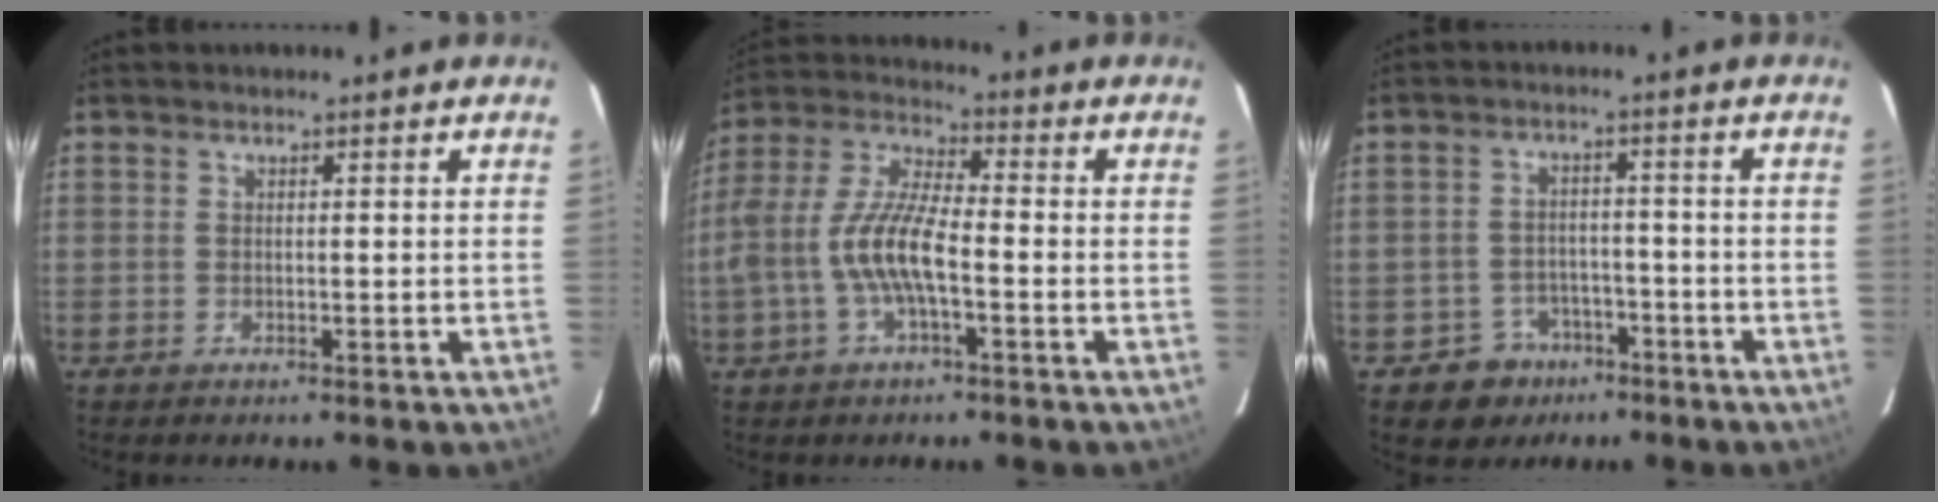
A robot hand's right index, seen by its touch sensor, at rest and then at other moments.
{"total": 11.7, "force": [-3.1, 3.6, 10.7], "torque": [-0.231, 0.005, -0.061]}
{"total": 6.5, "force": [-4.1, 5.1, 0.5], "torque": [-0.024, 0.026, -0.052]}